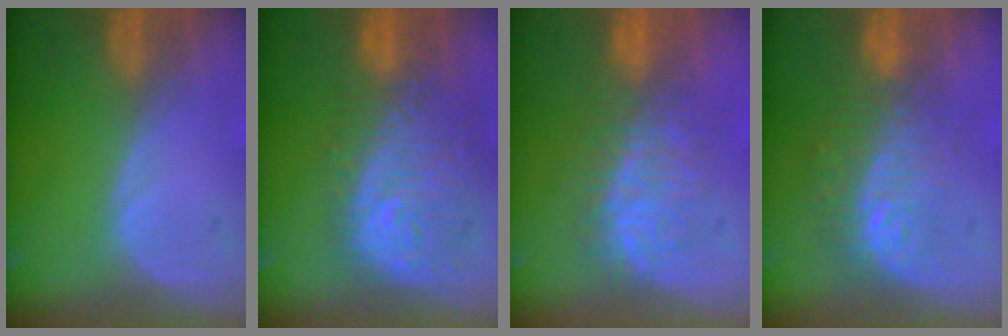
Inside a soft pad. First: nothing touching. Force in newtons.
{"total": 11.5, "press": 10.6, "slide": 4.5}
{"total": 7.9, "press": 7.5, "slide": 2.3}
{"total": 9.9, "press": 8.2, "slide": 5.5}